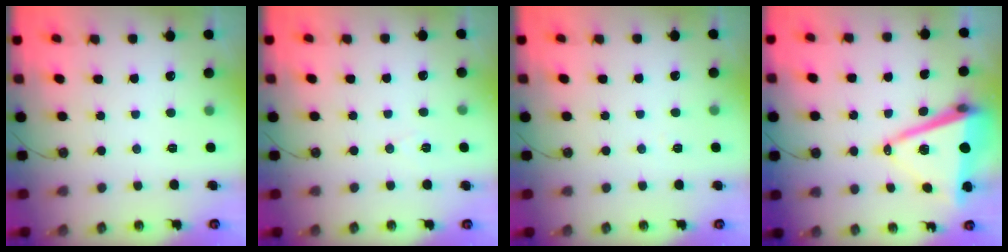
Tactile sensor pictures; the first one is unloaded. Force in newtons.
{"total": 5.7, "press": 3.6, "slide": 4.4}
{"total": 3.5, "press": 3.3, "slide": 1.3}
{"total": 14.5, "press": 13.8, "slide": 4.2}